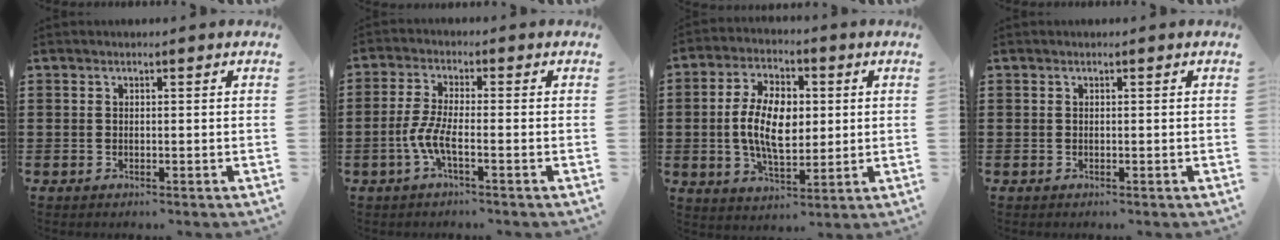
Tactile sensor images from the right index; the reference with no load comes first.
{"total": 4.9, "force": [-1.9, 1.0, 4.4], "torque": [-0.110, -0.012, -0.045]}
{"total": 10.0, "force": [0.2, 5.6, 8.3], "torque": [-0.168, 0.012, 0.000]}
{"total": 0.0}